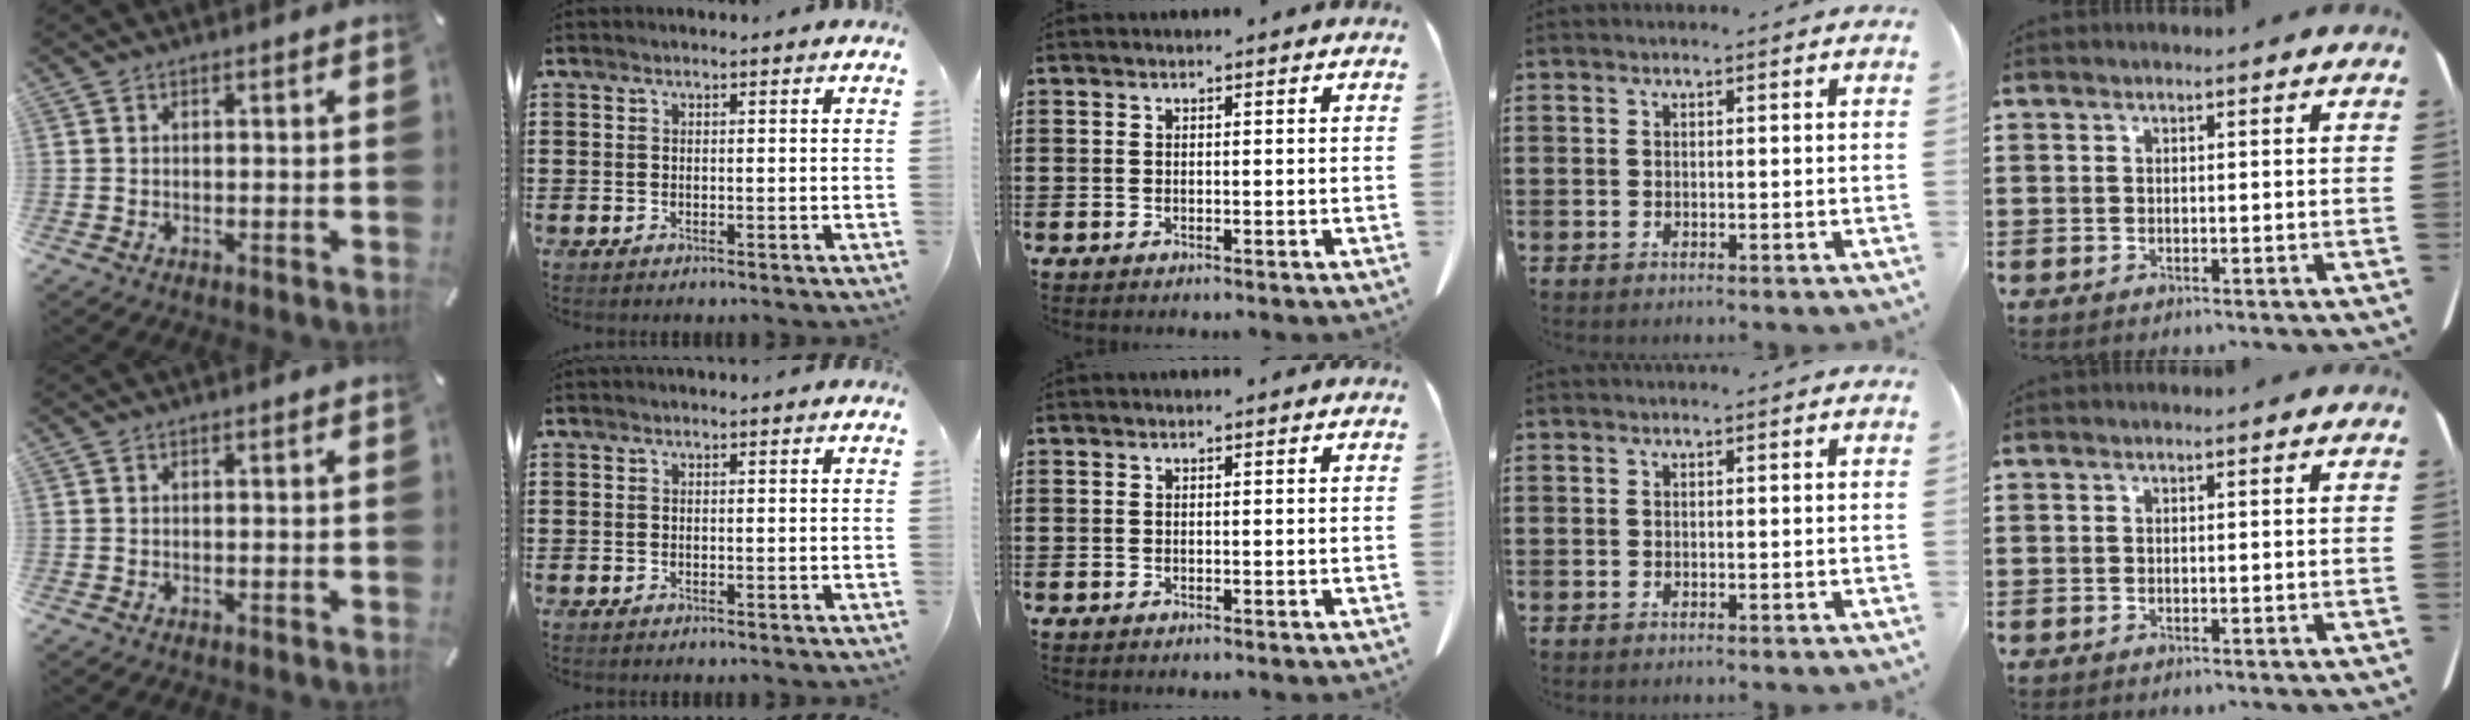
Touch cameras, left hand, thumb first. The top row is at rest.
{}